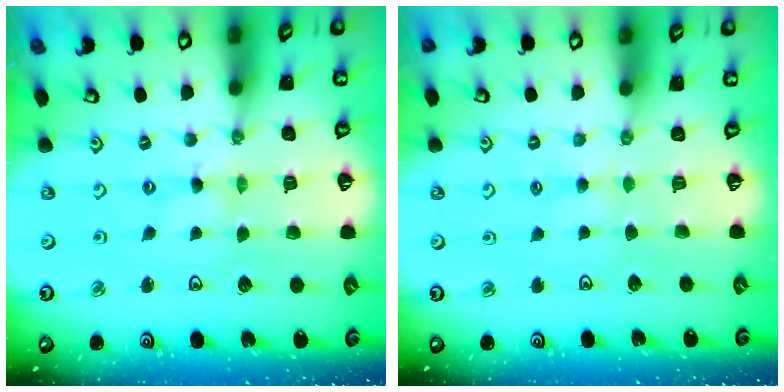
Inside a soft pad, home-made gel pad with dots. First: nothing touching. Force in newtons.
{"total": 1.9, "press": 1.8, "slide": 0.3}